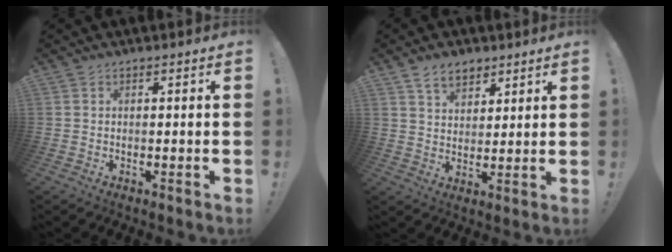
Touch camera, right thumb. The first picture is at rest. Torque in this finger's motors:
{"motor_torque": [-0.05, 0.22, 0.52, 0.41, -0.01]}